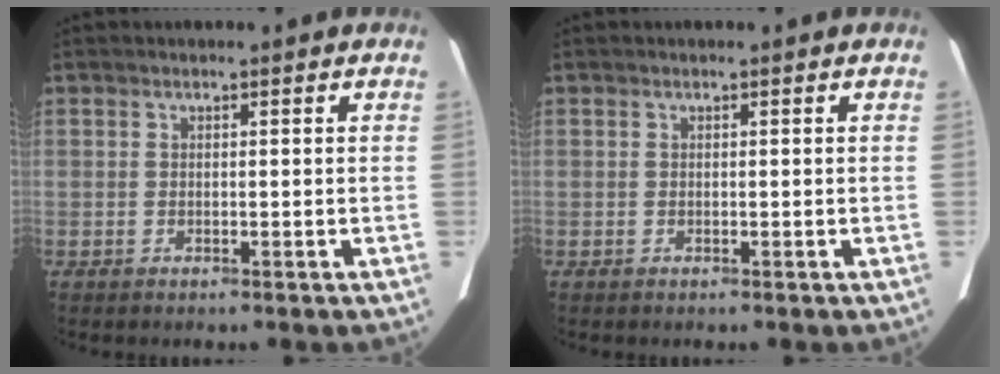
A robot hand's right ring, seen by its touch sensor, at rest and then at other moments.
{"total": 0.0}